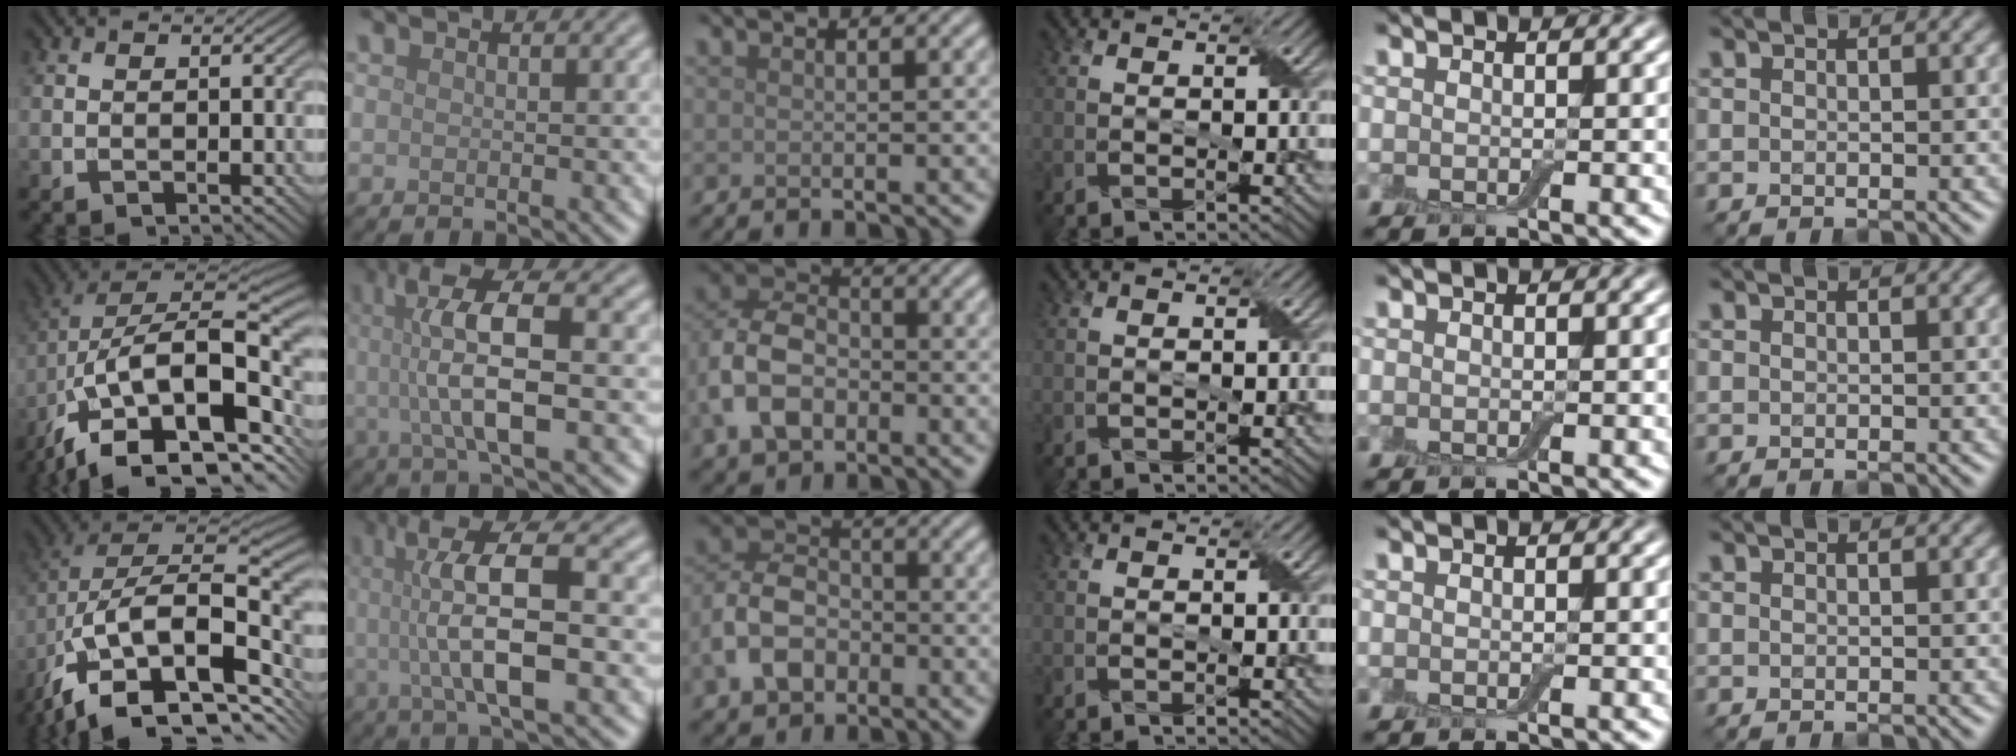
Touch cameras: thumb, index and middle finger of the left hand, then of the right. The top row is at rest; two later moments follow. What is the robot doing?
{"motion": "wrap", "object": "adhesive wrap"}